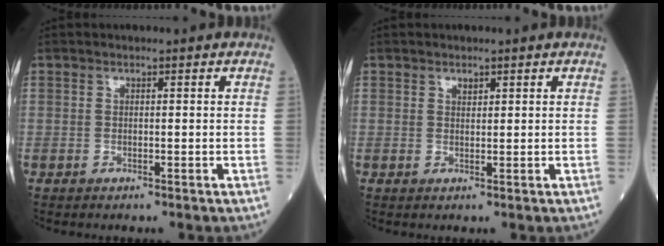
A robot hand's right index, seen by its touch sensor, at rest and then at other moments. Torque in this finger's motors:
{"motor_torque": [-0.07, 0.05, 0.00, 0.02]}